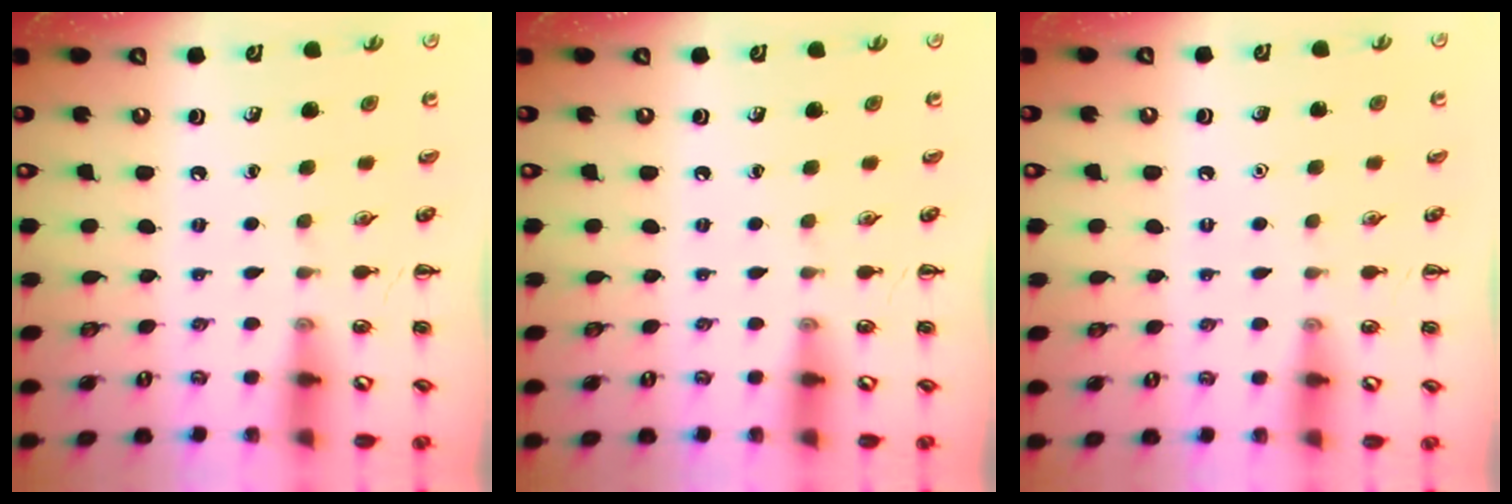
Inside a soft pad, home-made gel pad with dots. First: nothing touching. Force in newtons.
{"total": 0.0}
{"total": 1.6, "press": 1.5, "slide": 0.1}